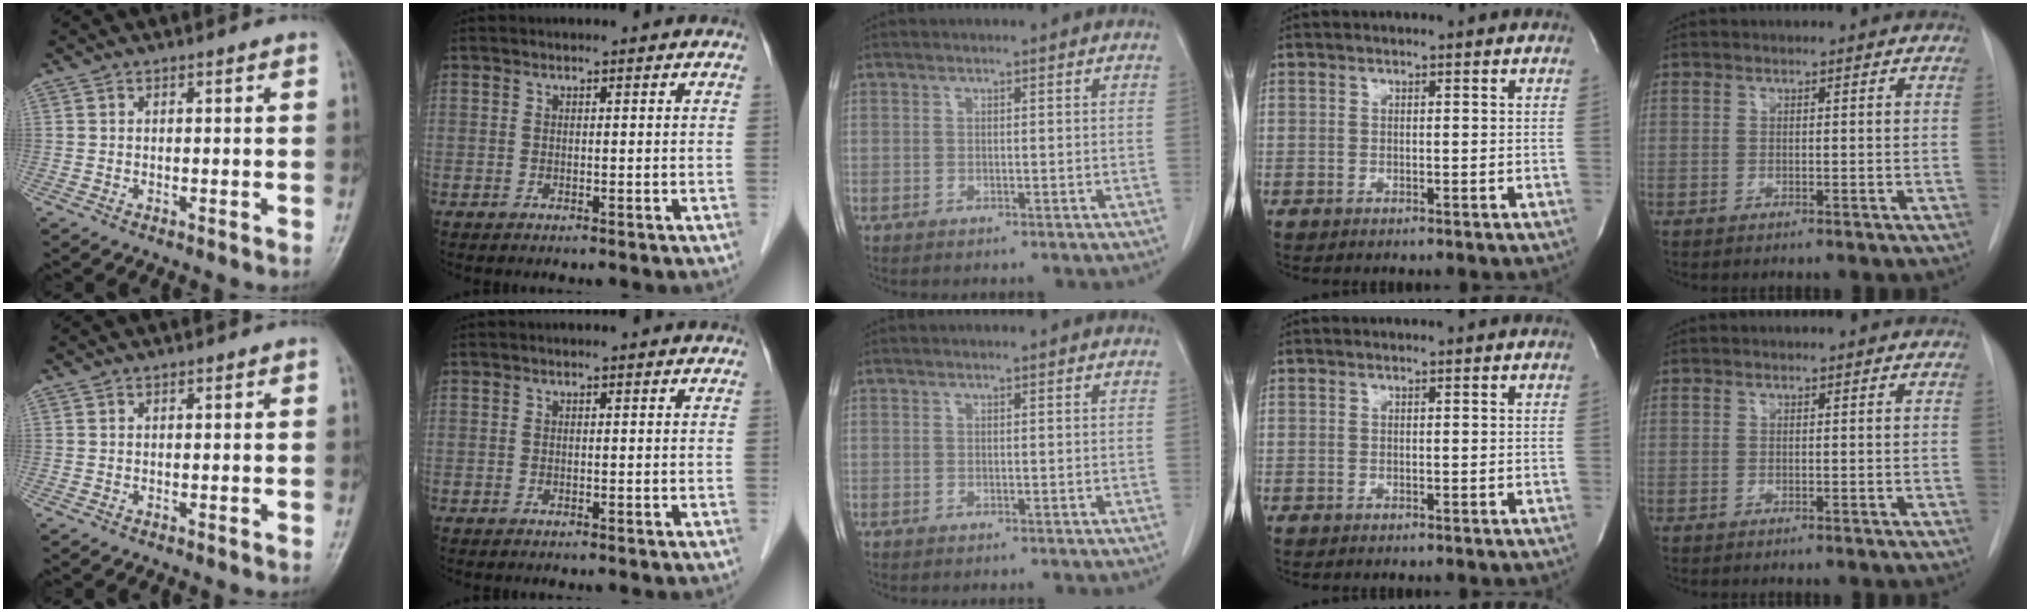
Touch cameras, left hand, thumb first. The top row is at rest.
{}